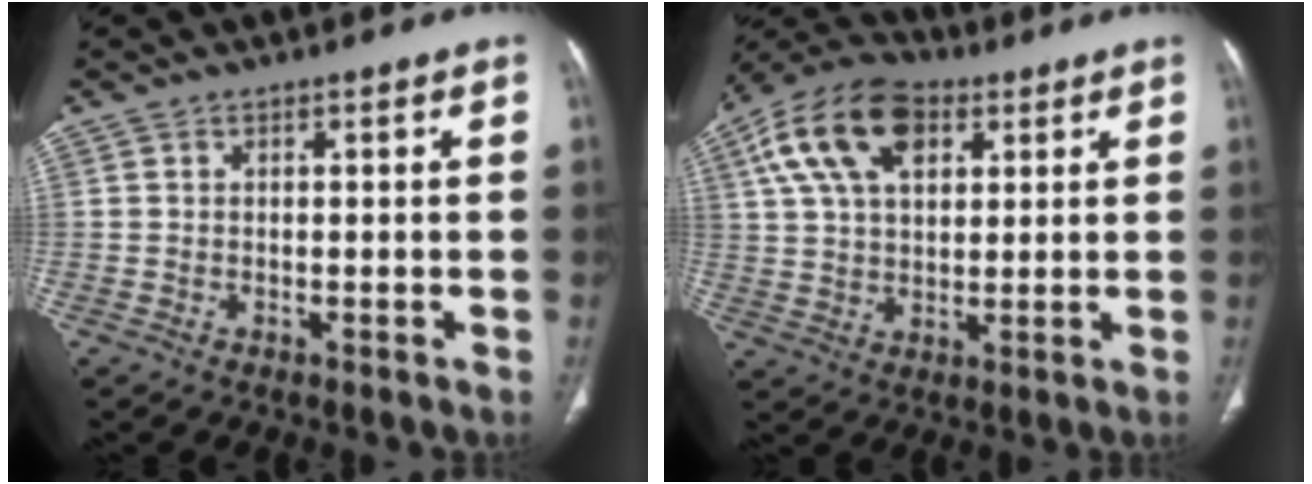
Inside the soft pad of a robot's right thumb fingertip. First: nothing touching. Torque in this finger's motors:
{"motor_torque": [1.04, 1.98, 0.95, -0.07, 0.16]}